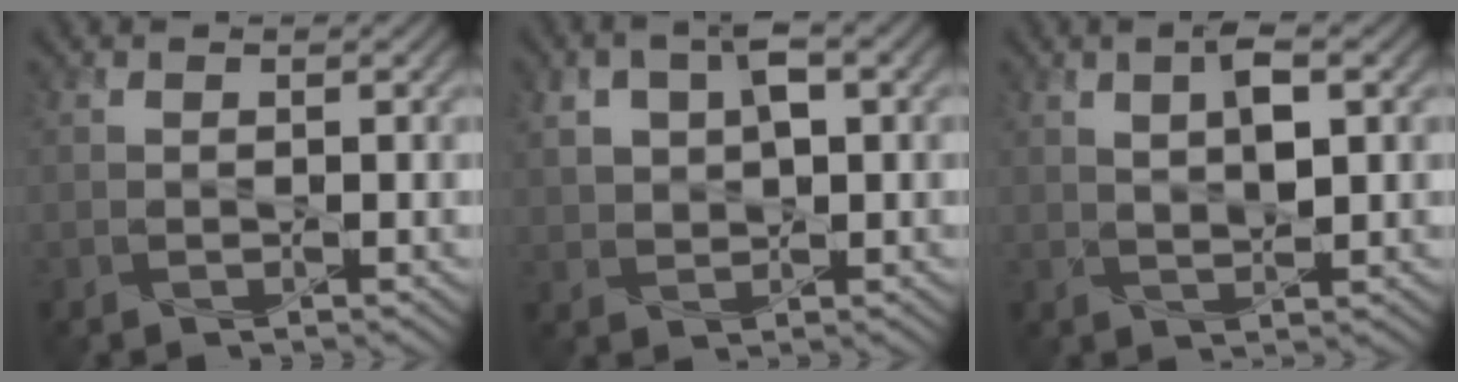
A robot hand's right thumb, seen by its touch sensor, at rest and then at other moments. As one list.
[{"total": 6.1, "force": [2.0, 3.4, 4.7], "torque": [-0.103, 0.008, 0.033]}, {"total": 4.3, "force": [1.4, 1.4, 3.8], "torque": [-0.080, 0.002, 0.028]}]